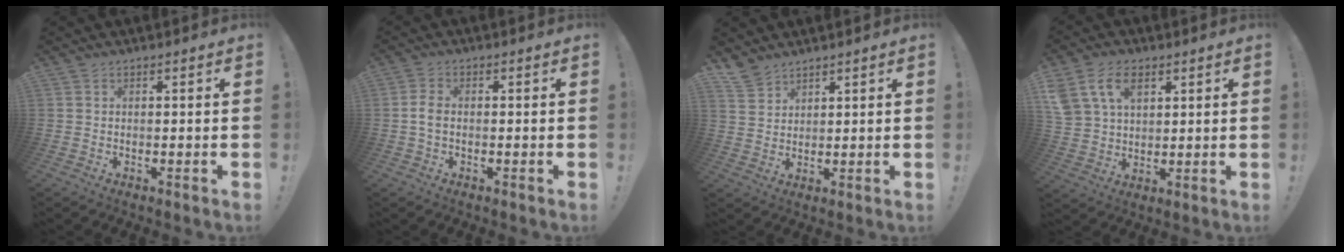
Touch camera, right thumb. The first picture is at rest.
{"total": 3.3, "force": [-0.5, 2.0, 2.6], "torque": [-0.057, 0.011, -0.008]}
{"total": 5.4, "force": [4.6, 2.7, 1.0], "torque": [-0.018, -0.033, 0.088]}
{"total": 12.1, "force": [5.6, 8.2, 7.0], "torque": [-0.124, -0.013, 0.111]}